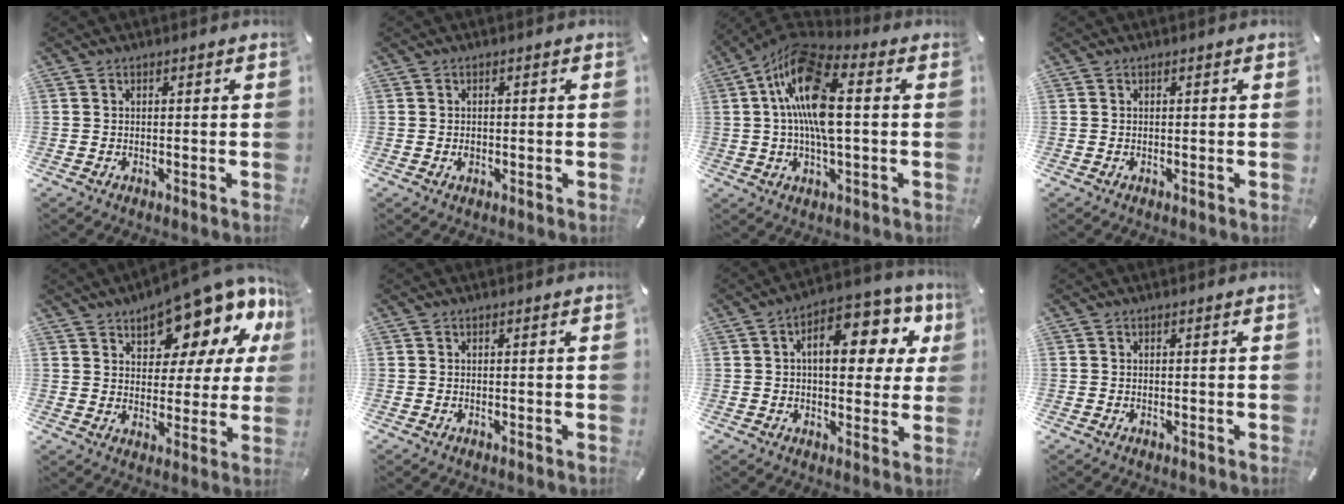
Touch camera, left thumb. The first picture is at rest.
{"total": 1.5, "force": [-0.2, 1.3, 0.7], "torque": [-0.015, 0.005, -0.006]}
{"total": 16.4, "force": [1.5, 7.1, 14.8], "torque": [-0.292, 0.005, 0.028]}
{"total": 0.0}
{"total": 15.0, "force": [11.9, 5.9, 6.9], "torque": [-0.097, -0.100, 0.200]}
{"total": 0.0}
{"total": 15.3, "force": [4.9, 8.1, 11.9], "torque": [-0.161, -0.024, 0.081]}
{"total": 0.0}